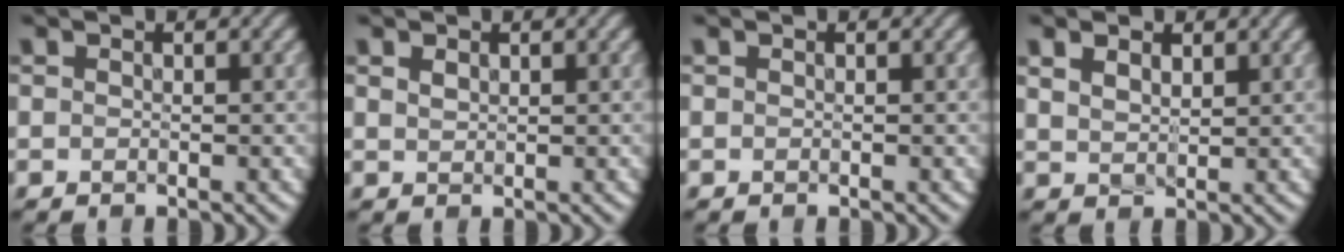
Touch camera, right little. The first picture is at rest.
{"total": 0.8, "force": [0.4, 0.5, 0.4], "torque": [-0.012, 0.000, 0.012]}
{"total": 0.0}
{"total": 2.6, "force": [1.3, 1.5, 1.7], "torque": [-0.037, 0.004, 0.021]}